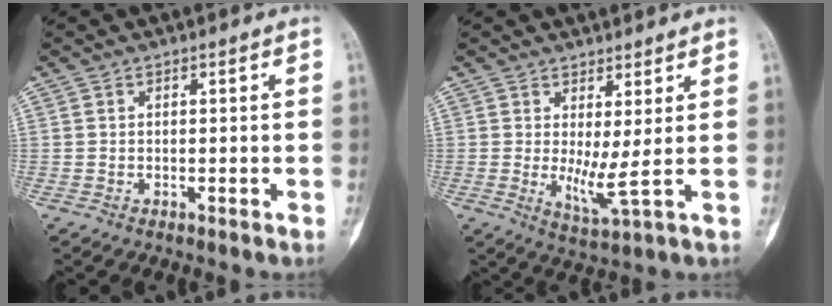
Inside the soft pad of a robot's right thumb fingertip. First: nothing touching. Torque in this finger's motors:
{"motor_torque": [-0.41, 0.02, 0.66, 0.29, 0.08]}